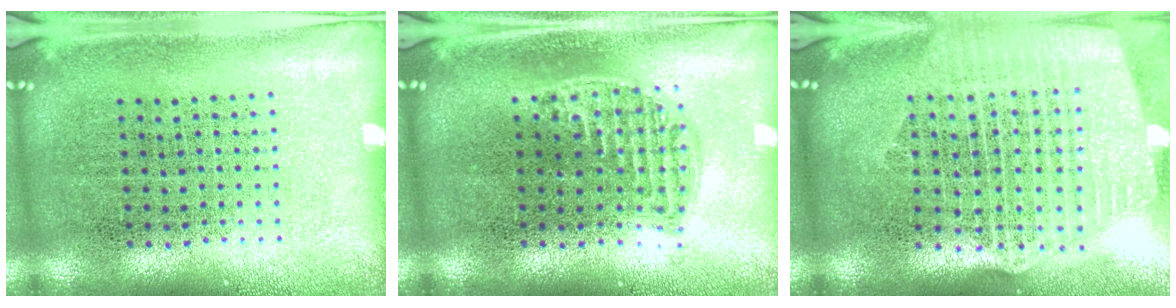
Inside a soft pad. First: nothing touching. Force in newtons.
{"total": 1.2, "press": 1.1, "slide": 0.5}
{"total": 2.7, "press": 2.3, "slide": 1.4}